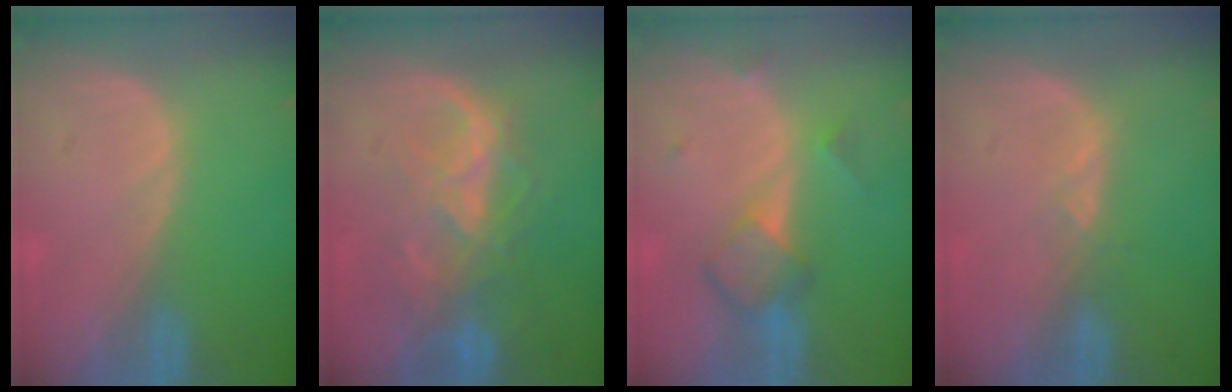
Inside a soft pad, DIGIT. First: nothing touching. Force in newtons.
{"total": 8.6, "press": 7.5, "slide": 4.3}
{"total": 5.9, "press": 5.1, "slide": 3.0}
{"total": 1.6, "press": 1.5, "slide": 0.7}